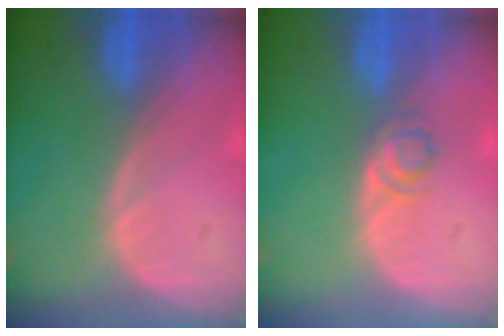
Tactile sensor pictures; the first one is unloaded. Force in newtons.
{"total": 2.2, "press": 2.2, "slide": 0.2}